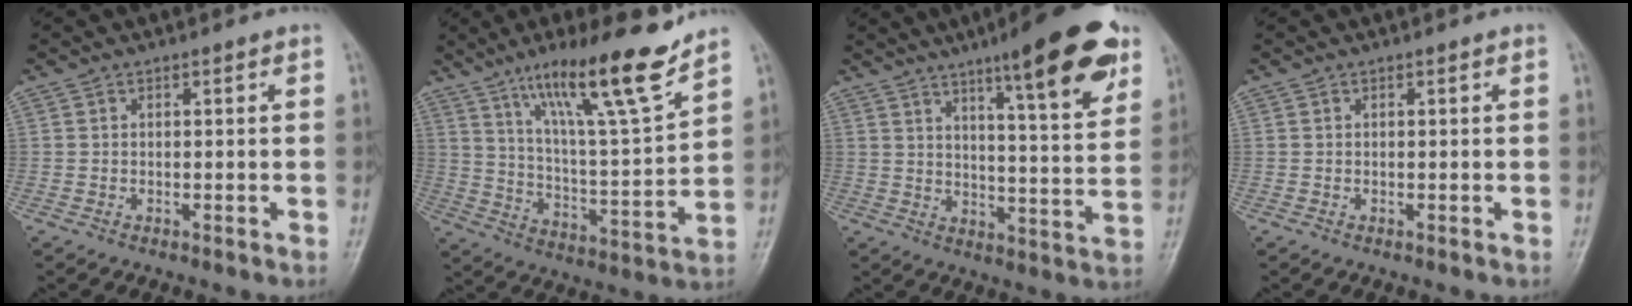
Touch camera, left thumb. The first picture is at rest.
{"total": 18.2, "force": [12.6, 2.1, 13.0], "torque": [-0.197, -0.070, 0.213]}
{"total": 17.7, "force": [10.4, 3.4, 13.9], "torque": [-0.168, -0.047, 0.150]}
{"total": 0.0}